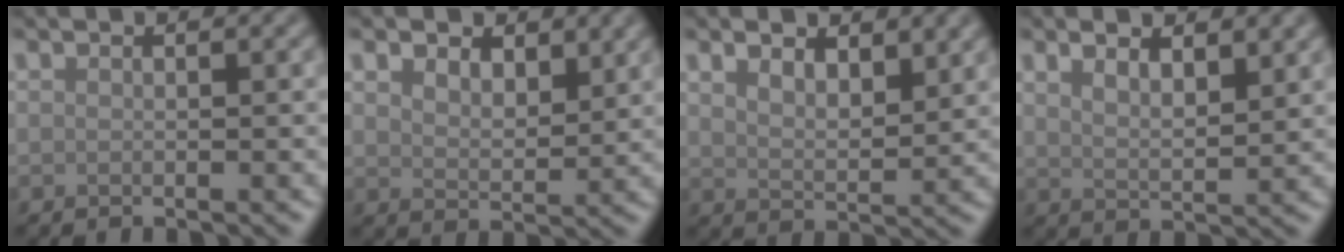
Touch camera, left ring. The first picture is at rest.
{"total": 3.6, "force": [2.2, 2.1, 1.9], "torque": [-0.041, -0.005, 0.035]}
{"total": 3.9, "force": [2.5, 1.7, 2.5], "torque": [-0.048, -0.006, 0.045]}
{"total": 3.7, "force": [2.5, 1.2, 2.5], "torque": [-0.044, 0.001, 0.041]}